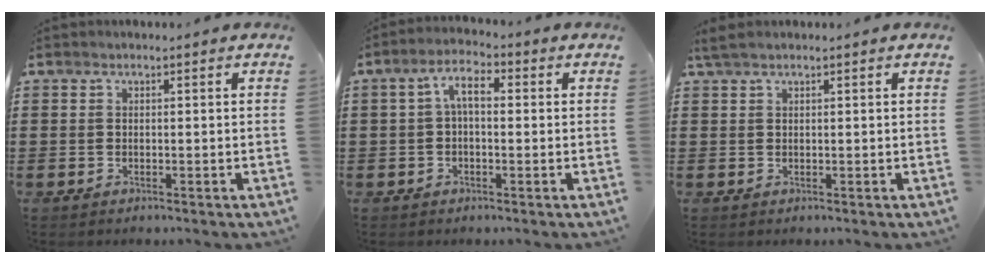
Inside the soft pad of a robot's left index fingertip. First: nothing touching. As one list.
[{"total": 5.0, "force": [0.5, 2.2, 4.4], "torque": [-0.093, 0.012, 0.003]}, {"total": 1.3, "force": [0.8, 0.3, 1.0], "torque": [-0.021, 0.002, 0.016]}]